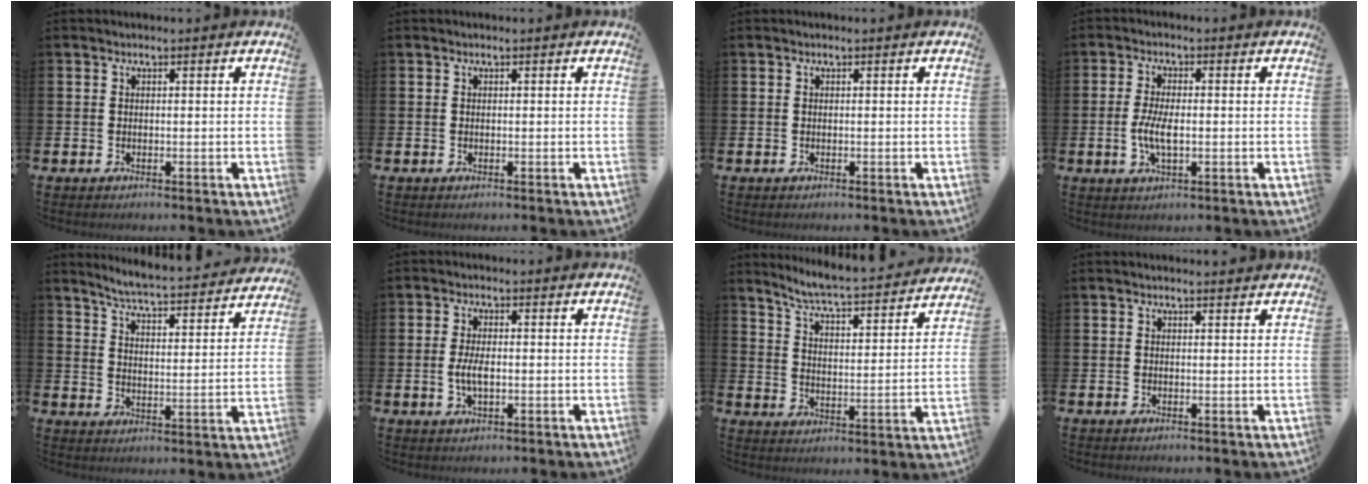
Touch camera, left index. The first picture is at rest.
{"total": 0.0}
{"total": 0.0}
{"total": 4.5, "force": [-0.5, 1.8, 4.0], "torque": [-0.079, -0.004, -0.016]}
{"total": 5.9, "force": [5.8, -0.2, 1.4], "torque": [-0.054, -0.046, 0.096]}
{"total": 3.3, "force": [-0.3, 1.5, 3.0], "torque": [-0.056, -0.002, -0.010]}
{"total": 6.4, "force": [6.1, -0.2, 1.8], "torque": [-0.063, -0.052, 0.100]}
{"total": 0.7, "force": [0.7, 0.0, 0.2], "torque": [0.008, -0.003, 0.010]}